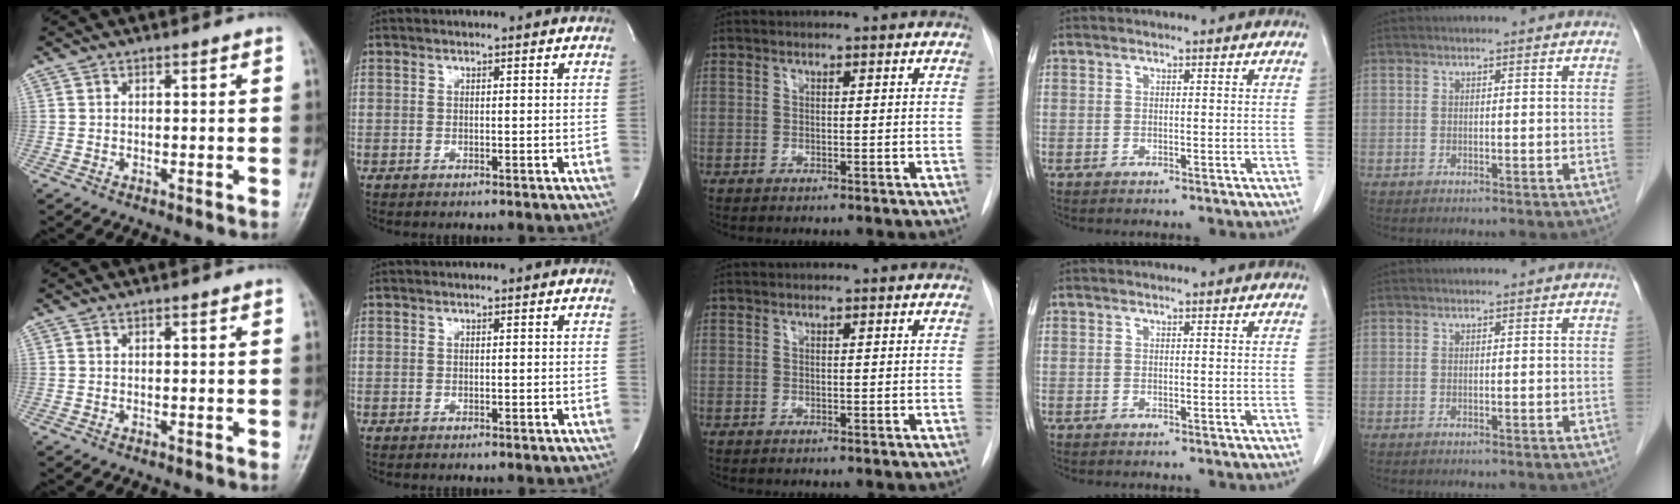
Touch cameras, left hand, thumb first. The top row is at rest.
{}